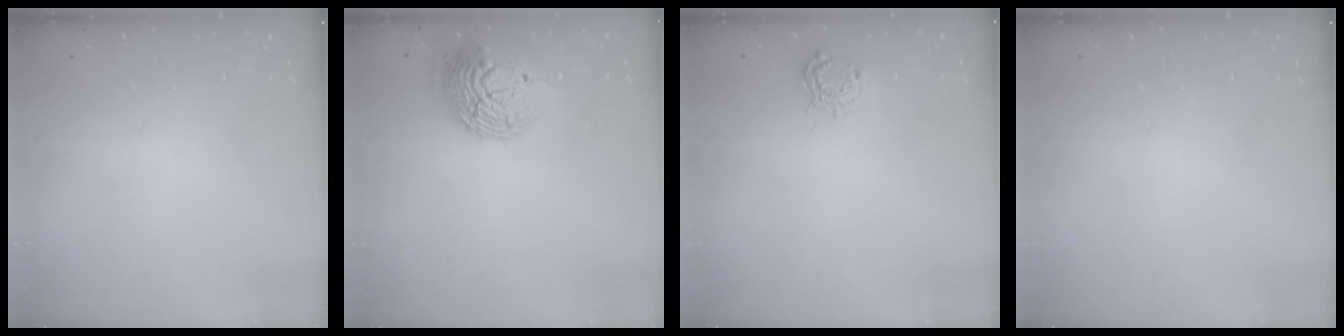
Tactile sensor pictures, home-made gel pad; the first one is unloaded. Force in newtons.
{"total": 13.9, "press": 13.8, "slide": 1.0}
{"total": 6.6, "press": 6.6, "slide": 0.5}
{"total": 0.0}